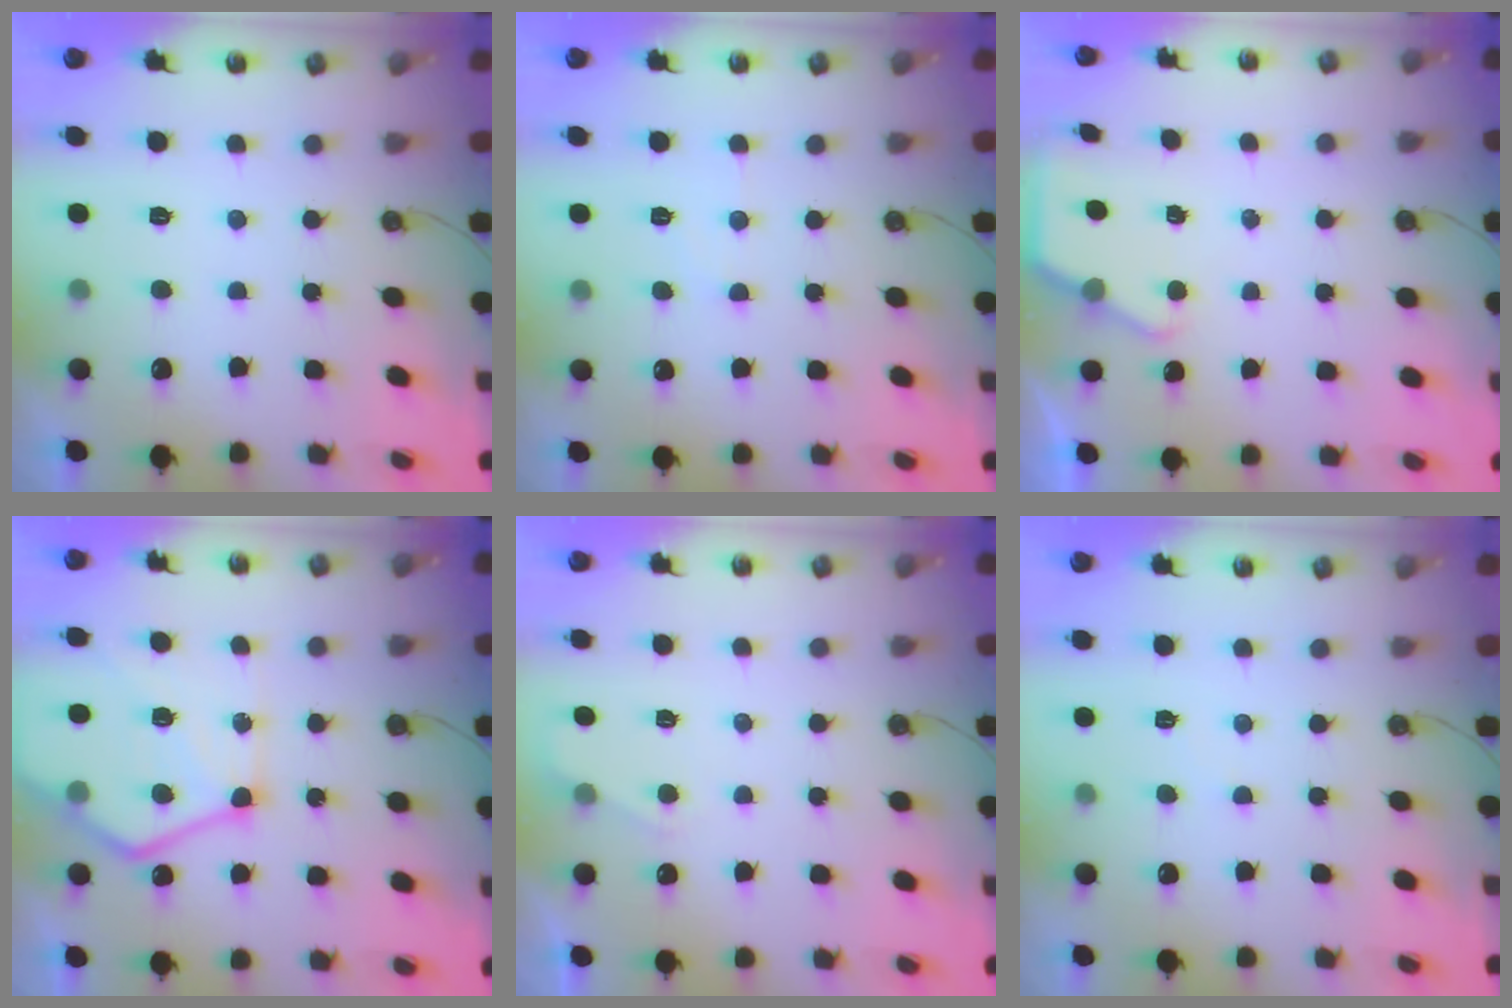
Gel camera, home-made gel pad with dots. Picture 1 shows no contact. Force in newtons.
{"total": 4.7, "press": 4.7, "slide": 0.7}
{"total": 2.7, "press": 2.7, "slide": 0.2}
{"total": 18.4, "press": 18.3, "slide": 2.0}
{"total": 3.1, "press": 3.1, "slide": 0.4}
{"total": 2.9, "press": 2.9, "slide": 0.4}